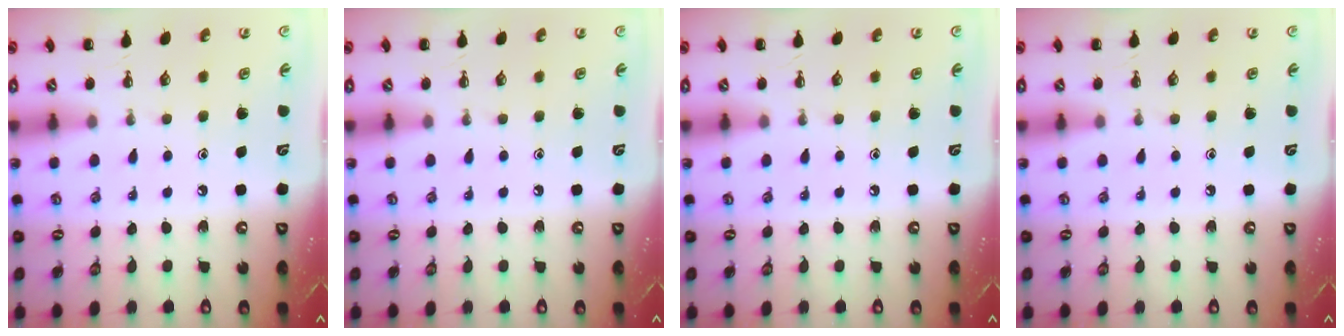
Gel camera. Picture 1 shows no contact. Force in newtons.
{"total": 0.0}
{"total": 0.0}
{"total": 0.0}